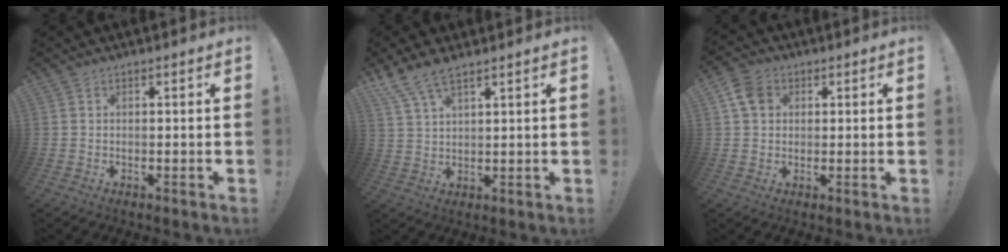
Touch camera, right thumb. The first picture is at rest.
{"total": 6.4, "force": [5.0, 1.2, 3.8], "torque": [-0.084, -0.019, 0.096]}
{"total": 6.8, "force": [2.4, 5.3, 3.5], "torque": [-0.053, 0.001, 0.047]}